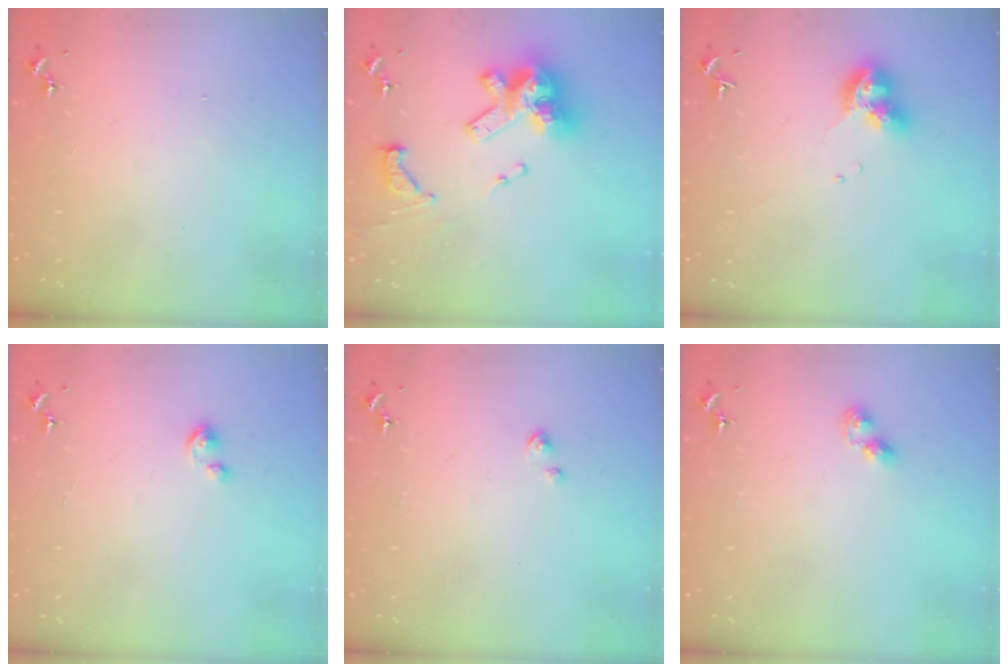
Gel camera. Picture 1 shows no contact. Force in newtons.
{"total": 20.1, "press": 20.0, "slide": 1.8}
{"total": 10.2, "press": 10.2, "slide": 1.1}
{"total": 2.3, "press": 2.3, "slide": 0.3}
{"total": 1.1, "press": 1.1, "slide": 0.1}
{"total": 3.0, "press": 2.9, "slide": 0.4}